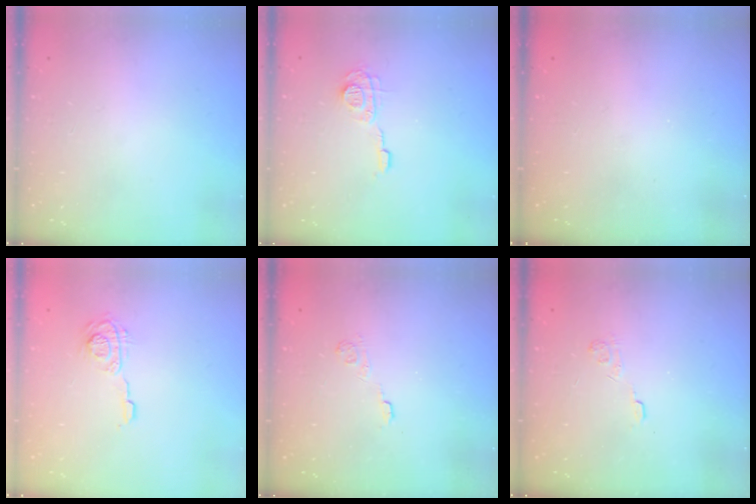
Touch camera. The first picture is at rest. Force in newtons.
{"total": 7.5, "press": 7.4, "slide": 0.5}
{"total": 2.2, "press": 2.1, "slide": 0.7}
{"total": 8.7, "press": 8.7, "slide": 0.6}
{"total": 2.2, "press": 1.7, "slide": 1.4}
{"total": 2.4, "press": 1.9, "slide": 1.5}